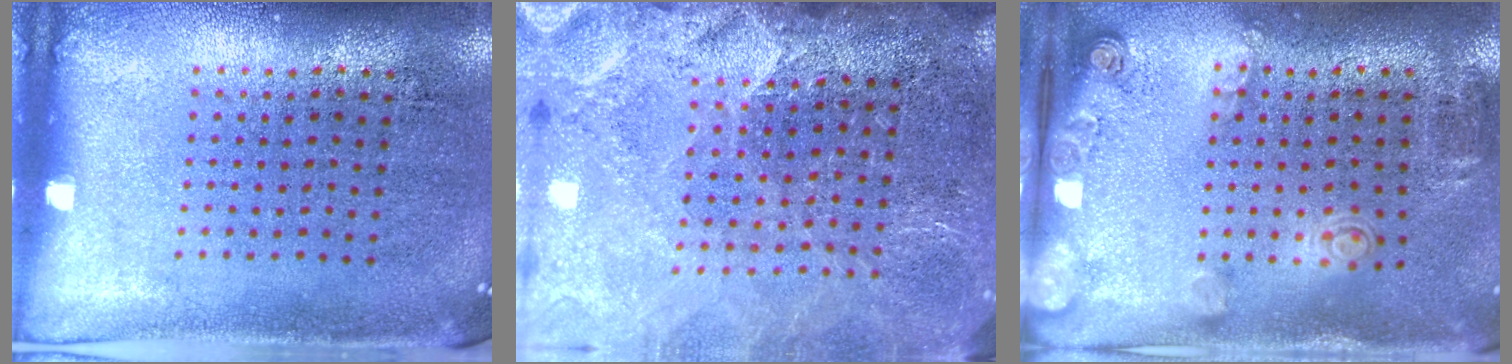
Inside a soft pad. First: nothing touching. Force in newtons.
{"total": 3.3, "press": 3.0, "slide": 1.4}
{"total": 1.9, "press": 1.3, "slide": 1.4}